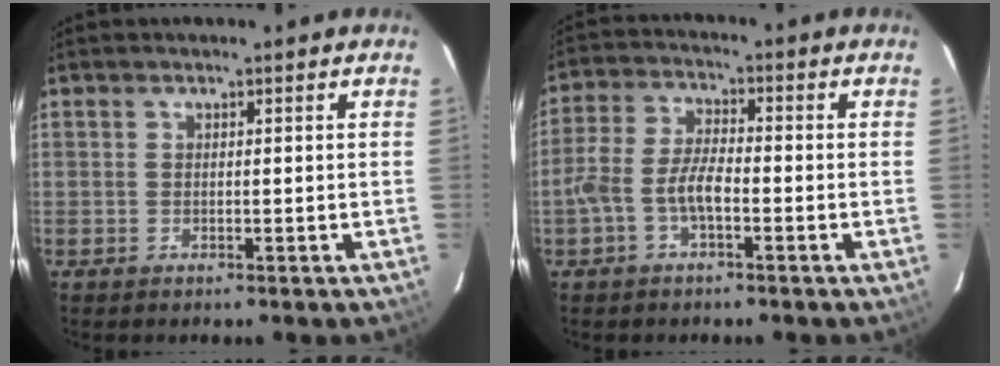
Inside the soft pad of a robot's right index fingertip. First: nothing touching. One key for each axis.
{"total": 6.3, "fx": -2.5, "fy": 2.3, "fz": 5.3, "tx": -0.121, "ty": 0.014, "tz": -0.050}